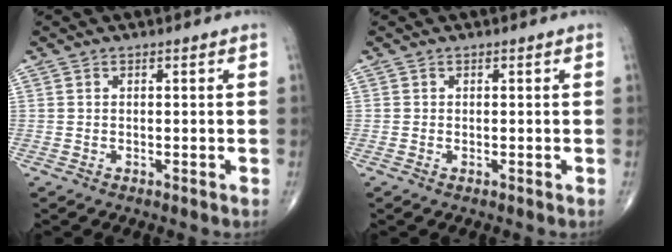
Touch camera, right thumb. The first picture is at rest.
{"total": 0.0}